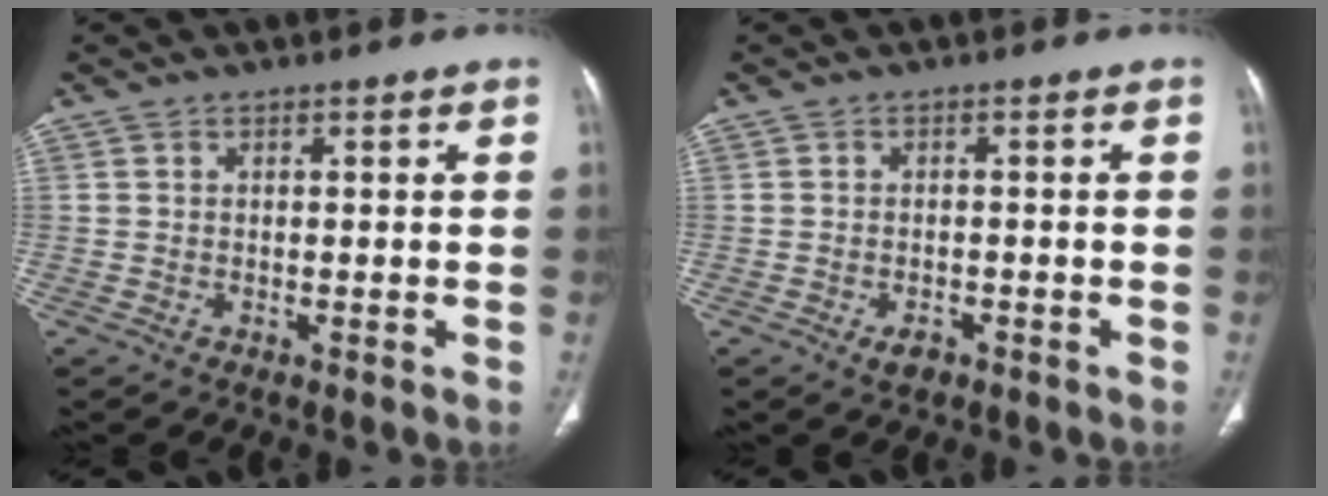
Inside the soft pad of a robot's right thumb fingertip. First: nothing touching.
{"total": 2.5, "force": [-1.5, 1.5, 1.4], "torque": [-0.016, 0.008, -0.019]}